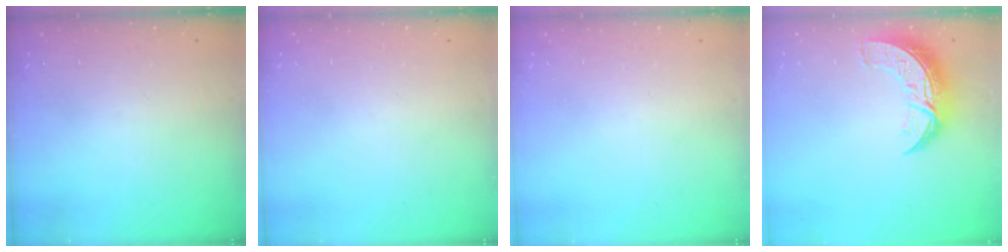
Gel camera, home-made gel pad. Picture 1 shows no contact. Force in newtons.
{"total": 0.0}
{"total": 0.0}
{"total": 9.7, "press": 9.7, "slide": 0.8}